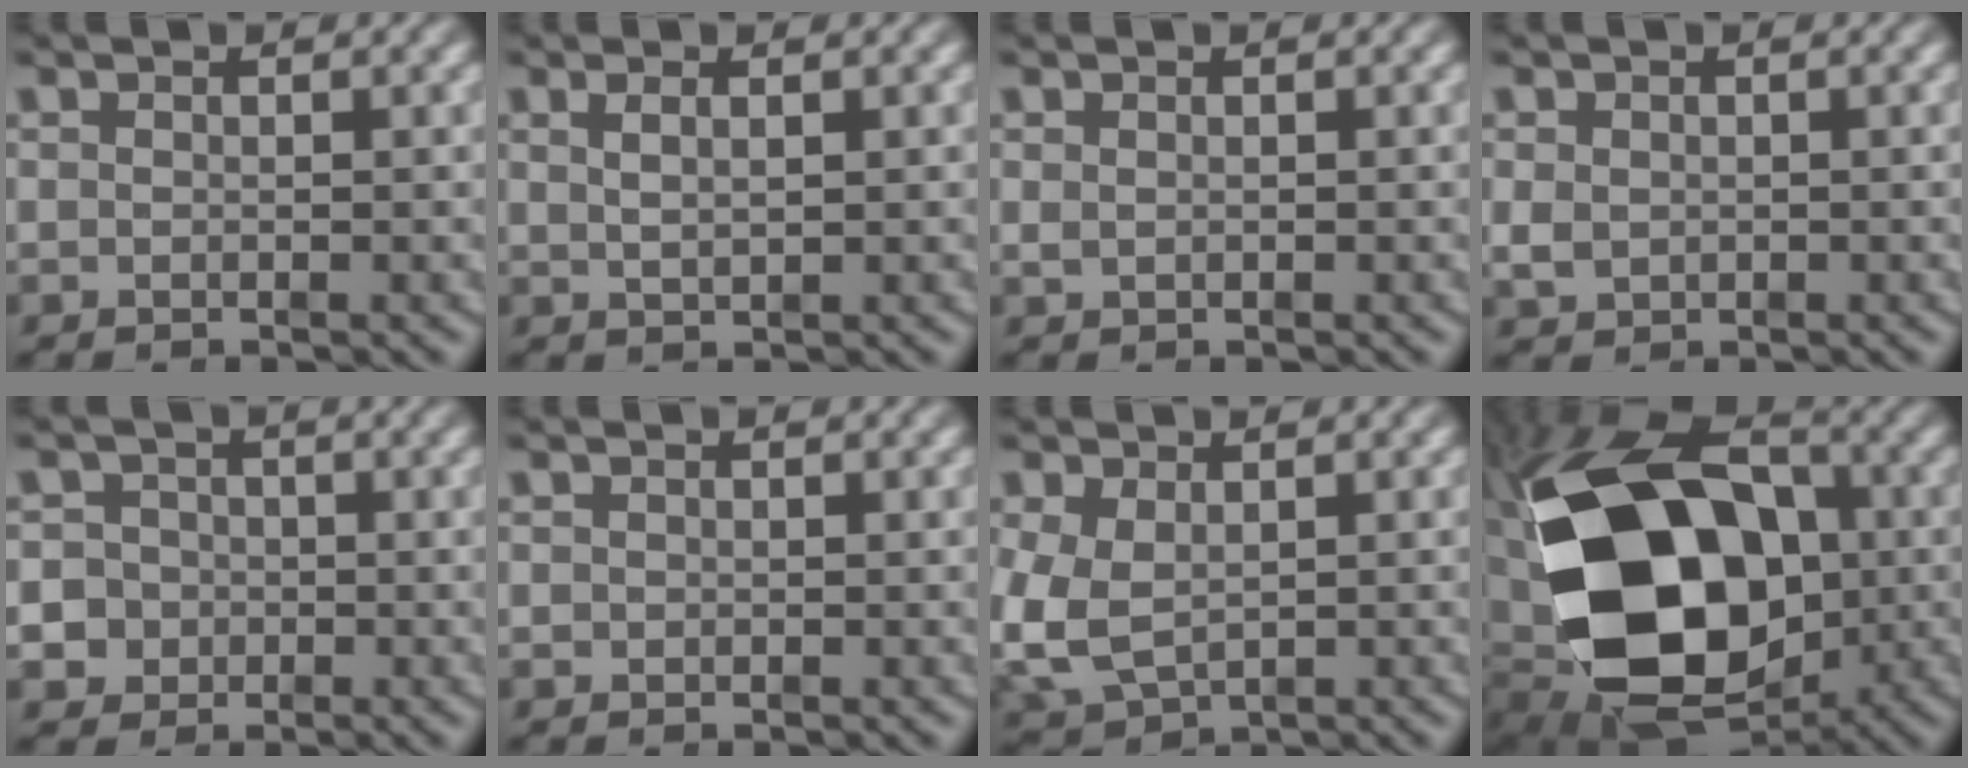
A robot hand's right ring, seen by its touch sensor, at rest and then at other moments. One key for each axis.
{"total": 1.1, "fx": 0.7, "fy": -0.5, "fz": 0.8, "tx": -0.011, "ty": -0.001, "tz": 0.022}
{"total": 0.0}
{"total": 1.6, "fx": -0.4, "fy": 1.4, "fz": 0.6, "tx": -0.019, "ty": -0.012, "tz": 0.004}
{"total": 6.9, "fx": -1.6, "fy": 6.5, "fz": 1.7, "tx": -0.050, "ty": -0.029, "tz": -0.024}
{"total": 0.6, "fx": -0.1, "fy": 0.6, "fz": 0.0, "tx": -0.002, "ty": -0.003, "tz": 0.000}
{"total": 6.6, "fx": -1.0, "fy": 5.8, "fz": 2.9, "tx": -0.107, "ty": -0.040, "tz": 0.002}
{"total": 24.0, "fx": -1.5, "fy": 15.7, "fz": 18.1, "tx": -0.343, "ty": -0.057, "tz": 0.001}